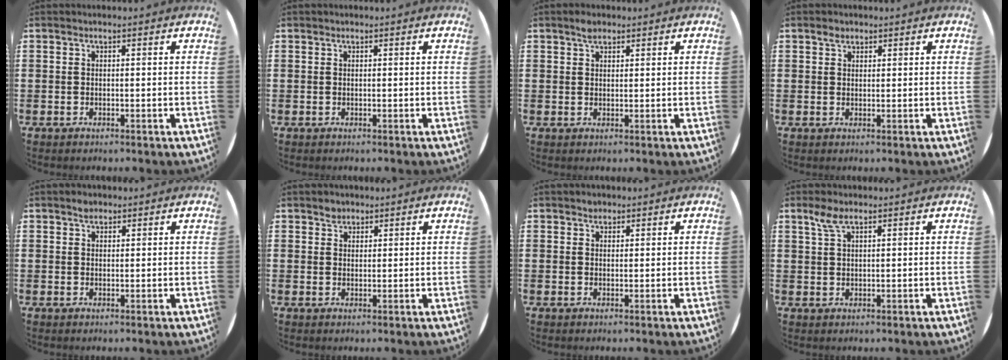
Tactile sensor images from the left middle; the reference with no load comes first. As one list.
[{"total": 0.0}, {"total": 1.6, "force": [1.3, 0.7, 0.6], "torque": [-0.006, 0.001, 0.023]}, {"total": 1.4, "force": [1.1, 0.7, 0.4], "torque": [-0.002, -0.001, 0.019]}, {"total": 1.3, "force": [1.1, 0.6, 0.3], "torque": [0.000, -0.001, 0.019]}, {"total": 1.6, "force": [1.4, 0.8, 0.1], "torque": [0.005, -0.002, 0.026]}, {"total": 1.1, "force": [1.0, 0.6, 0.1], "torque": [0.004, -0.002, 0.018]}, {"total": 2.7, "force": [1.8, 0.8, 1.9], "torque": [-0.042, 0.006, 0.032]}]